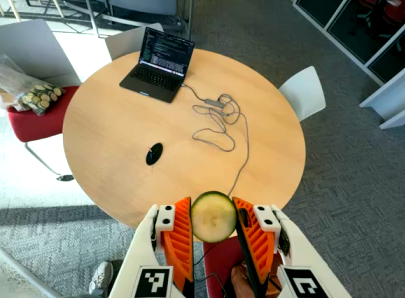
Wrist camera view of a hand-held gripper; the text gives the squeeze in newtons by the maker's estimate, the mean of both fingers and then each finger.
{"total": 10.5, "left": 10.9, "right": 10.1}